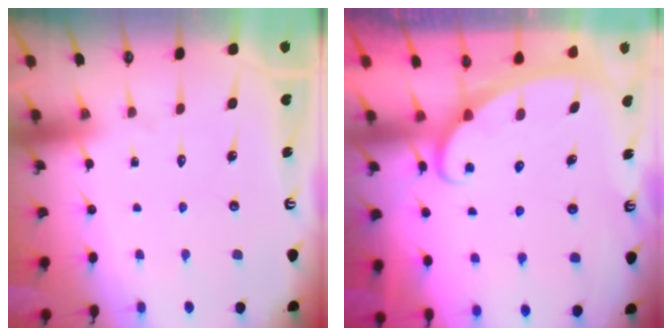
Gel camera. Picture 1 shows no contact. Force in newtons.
{"total": 2.4, "press": 2.4, "slide": 0.3}